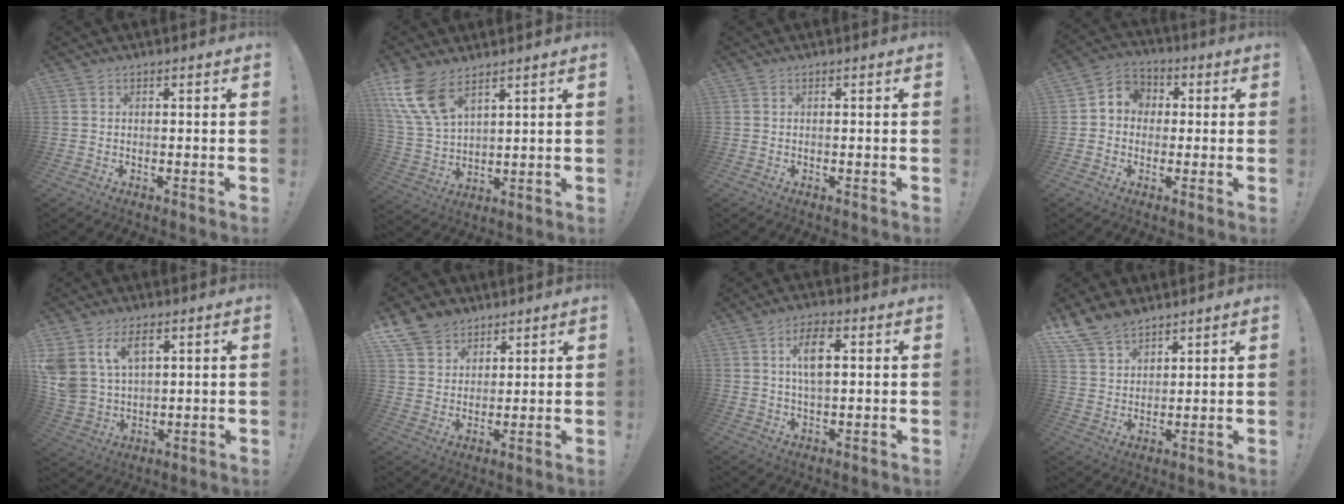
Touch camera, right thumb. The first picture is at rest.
{"total": 12.0, "force": [7.7, 5.4, 7.5], "torque": [-0.171, -0.031, 0.149]}
{"total": 0.0}
{"total": 6.6, "force": [-0.3, 6.2, 2.4], "torque": [-0.033, 0.012, 0.000]}
{"total": 10.7, "force": [5.3, 7.1, 5.9], "torque": [-0.122, -0.023, 0.105]}
{"total": 9.7, "force": [7.1, 6.3, 1.9], "torque": [-0.038, -0.046, 0.143]}
{"total": 8.3, "force": [2.3, 4.2, 6.8], "torque": [-0.100, 0.001, 0.037]}
{"total": 10.5, "force": [8.5, 5.4, 3.1], "torque": [-0.063, -0.052, 0.170]}